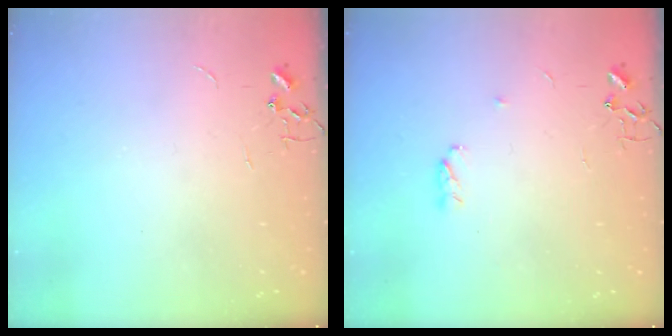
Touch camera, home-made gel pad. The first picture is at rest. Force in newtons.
{"total": 3.7, "press": 3.7, "slide": 0.6}